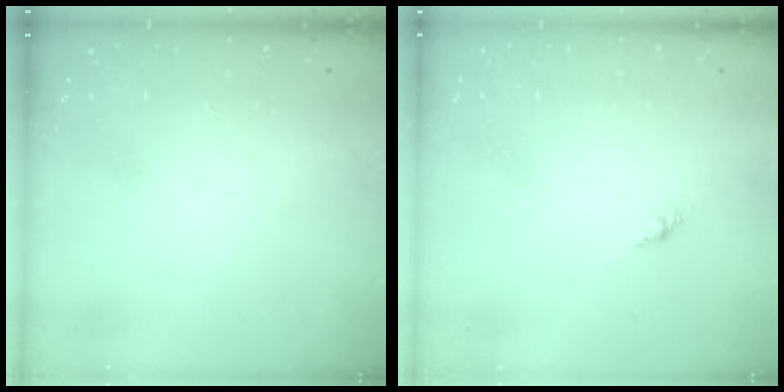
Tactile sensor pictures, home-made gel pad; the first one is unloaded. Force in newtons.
{"total": 1.5, "press": 1.4, "slide": 0.6}